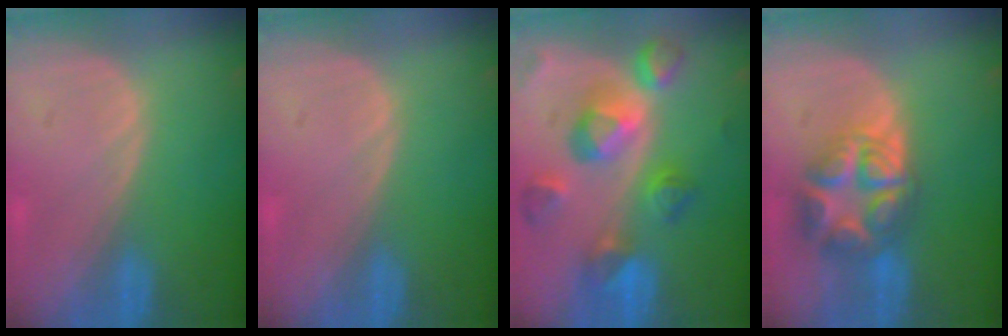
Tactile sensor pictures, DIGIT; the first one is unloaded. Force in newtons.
{"total": 0.0}
{"total": 10.4, "press": 9.3, "slide": 4.6}
{"total": 8.0, "press": 8.0, "slide": 0.5}